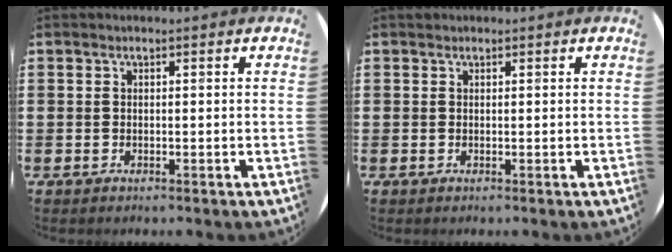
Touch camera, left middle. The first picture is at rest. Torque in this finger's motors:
{"motor_torque": [0.06, 0.00, -0.02, -0.01]}